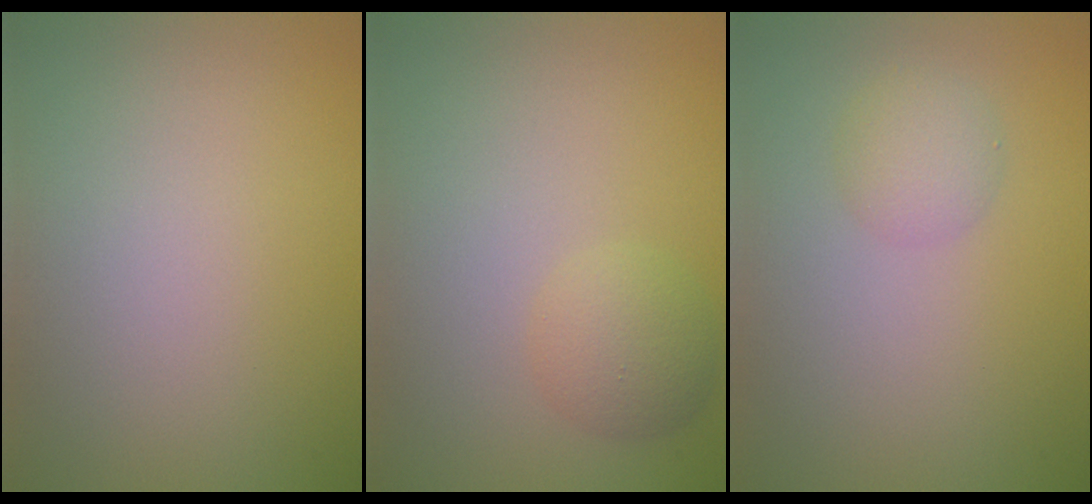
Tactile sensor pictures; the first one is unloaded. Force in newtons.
{"total": 2.8, "press": 2.8, "slide": 0.1}
{"total": 2.0, "press": 2.0, "slide": 0.1}